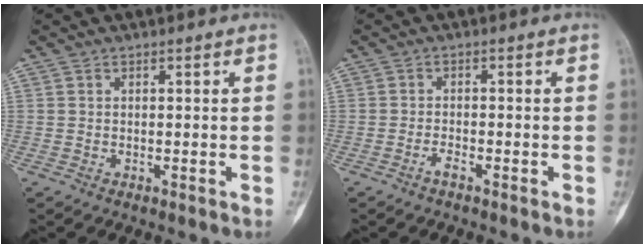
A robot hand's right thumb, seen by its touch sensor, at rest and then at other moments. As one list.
[{"total": 1.5, "force": [-1.1, 0.3, 0.9], "torque": [-0.018, 0.006, -0.023]}]